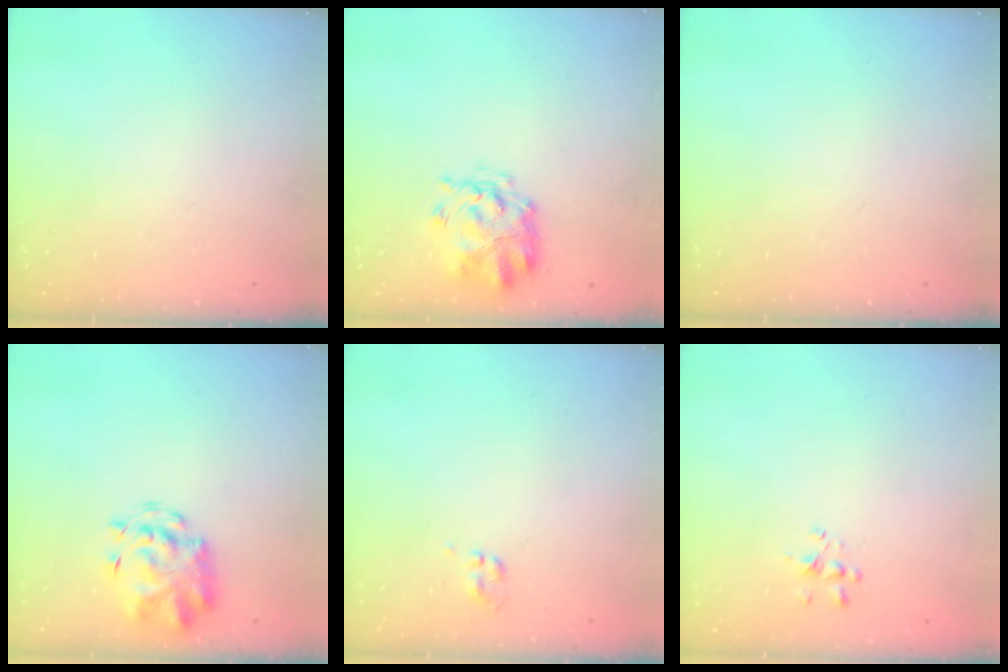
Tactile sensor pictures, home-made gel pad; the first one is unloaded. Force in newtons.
{"total": 3.8, "press": 3.5, "slide": 1.6}
{"total": 0.0}
{"total": 3.8, "press": 3.5, "slide": 1.4}
{"total": 0.0}
{"total": 1.5, "press": 1.4, "slide": 0.7}